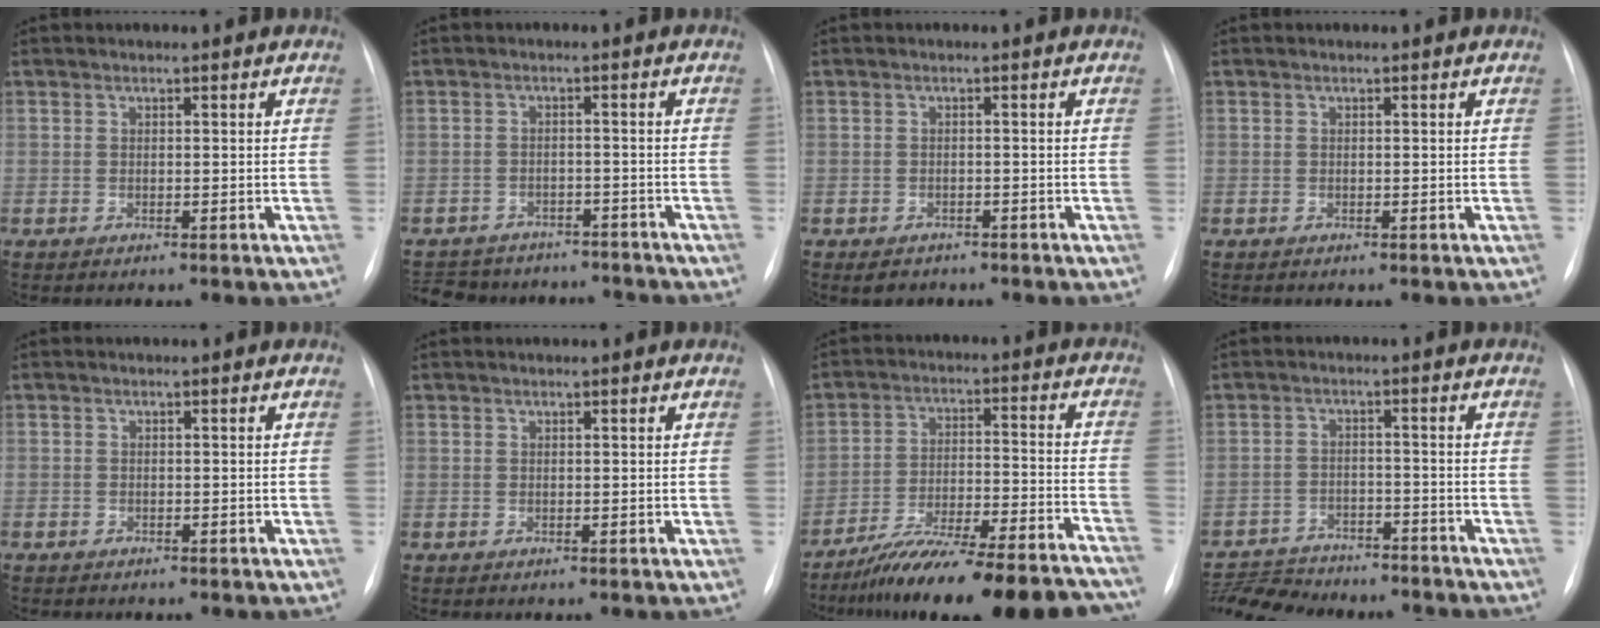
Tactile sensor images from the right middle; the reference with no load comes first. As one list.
[{"total": 13.9, "force": [-12.1, 5.9, 3.4], "torque": [-0.085, 0.012, -0.147]}, {"total": 2.7, "force": [-2.0, 1.7, 0.6], "torque": [-0.008, 0.002, -0.024]}, {"total": 0.0}, {"total": 1.7, "force": [-1.4, 0.9, 0.4], "torque": [-0.010, 0.002, -0.018]}, {"total": 0.0}, {"total": 23.9, "force": [-21.3, 1.5, 10.8], "torque": [-0.125, -0.007, -0.313]}, {"total": 13.8, "force": [-12.7, 3.6, 4.0], "torque": [-0.082, 0.006, -0.180]}]